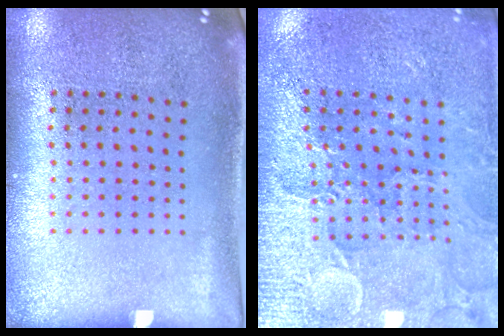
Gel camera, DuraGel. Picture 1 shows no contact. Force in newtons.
{"total": 3.2, "press": 3.2, "slide": 0.3}